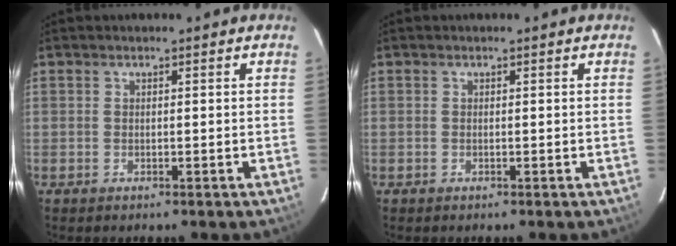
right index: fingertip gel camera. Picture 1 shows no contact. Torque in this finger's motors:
{"motor_torque": [-0.15, 0.07, 0.04, 0.01]}